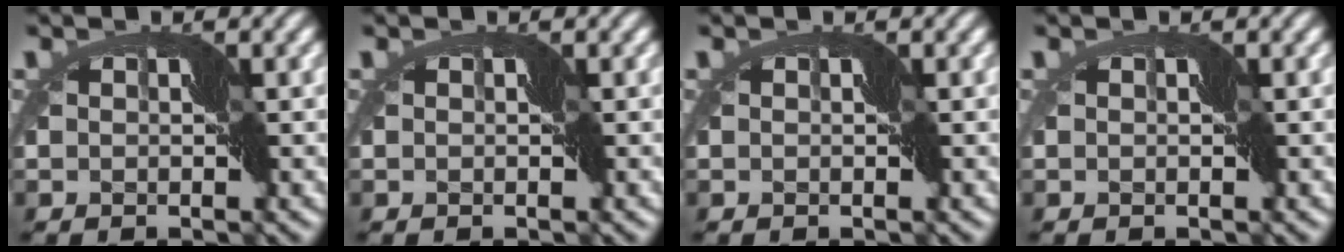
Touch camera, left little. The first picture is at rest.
{"total": 0.0}
{"total": 0.0}
{"total": 0.0}